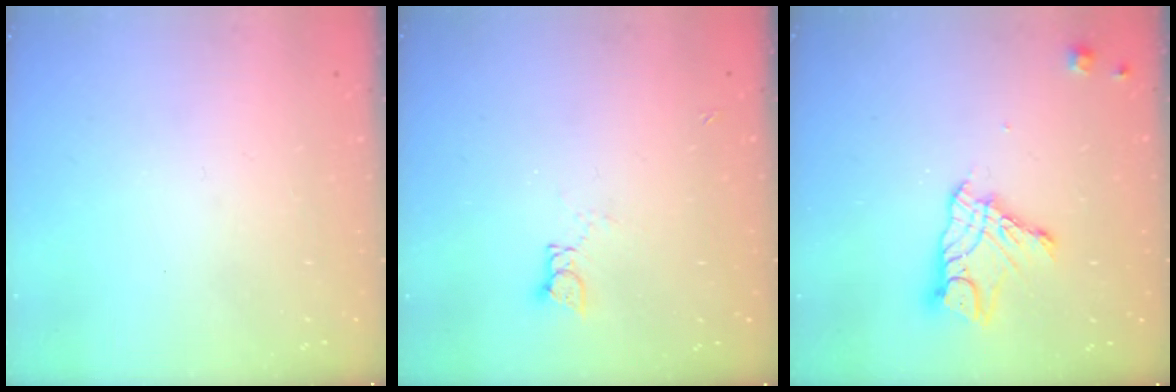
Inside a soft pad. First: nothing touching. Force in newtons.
{"total": 3.3, "press": 3.3, "slide": 0.4}
{"total": 11.2, "press": 11.1, "slide": 0.9}